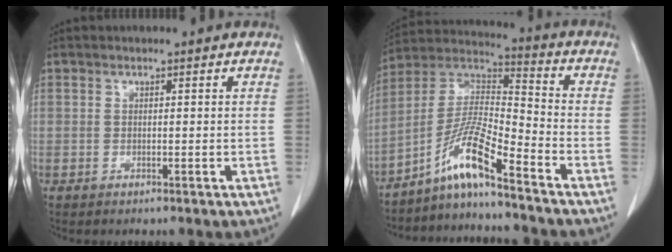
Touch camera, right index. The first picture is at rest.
{"total": 9.8, "force": [-7.1, -0.2, 6.8], "torque": [-0.140, 0.010, -0.134]}